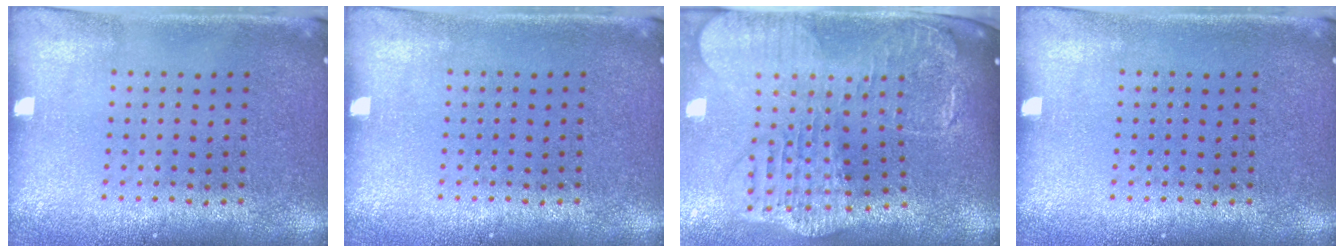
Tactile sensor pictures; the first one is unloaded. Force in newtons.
{"total": 0.0}
{"total": 3.0, "press": 2.5, "slide": 1.6}
{"total": 0.0}